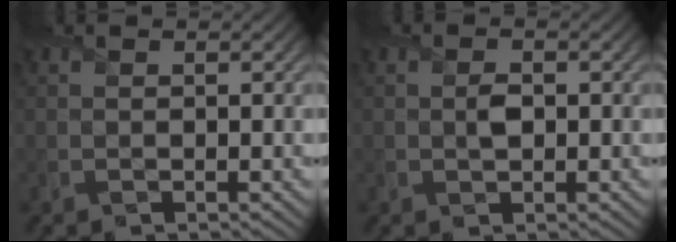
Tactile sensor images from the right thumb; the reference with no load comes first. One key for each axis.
{"total": 1.6, "fx": -0.1, "fy": 1.0, "fz": 1.2, "tx": -0.022, "ty": -0.001, "tz": -0.002}